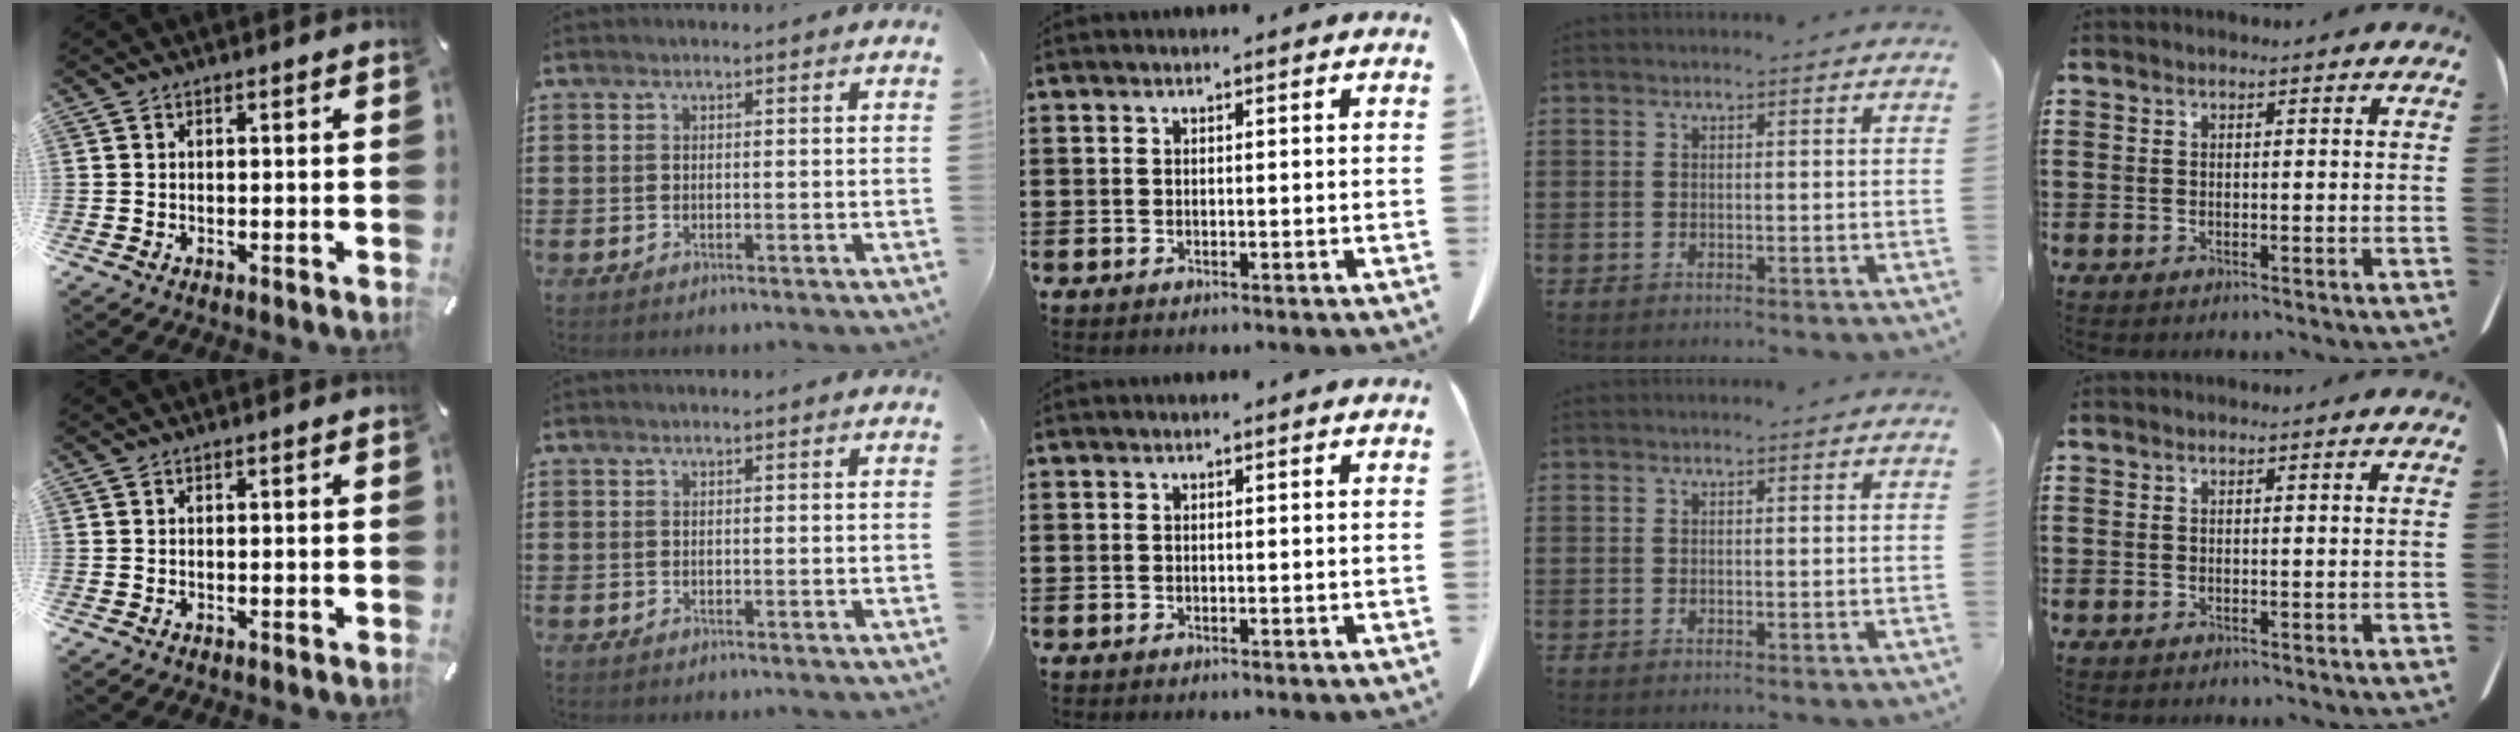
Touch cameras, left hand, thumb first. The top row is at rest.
{}